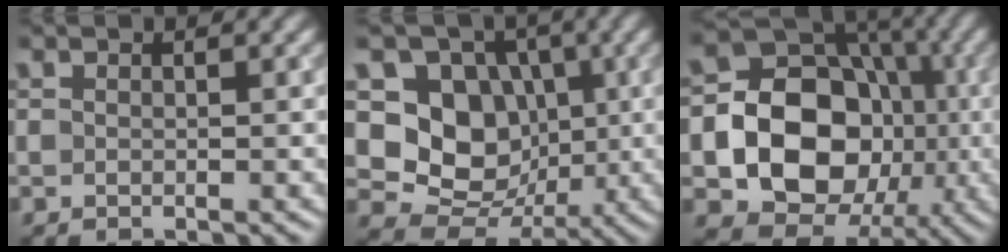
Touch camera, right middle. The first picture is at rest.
{"total": 8.4, "force": [0.9, 7.1, 4.4], "torque": [-0.073, -0.010, -0.002]}
{"total": 13.9, "force": [-2.5, 11.2, 7.9], "torque": [-0.112, -0.011, -0.067]}